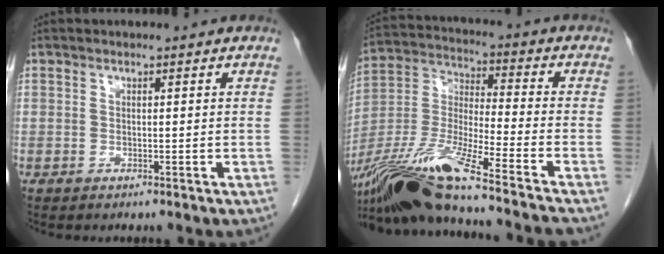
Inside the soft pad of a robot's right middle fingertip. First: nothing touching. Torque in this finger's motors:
{"motor_torque": [1.11, -1.03, 0.66, 0.17]}